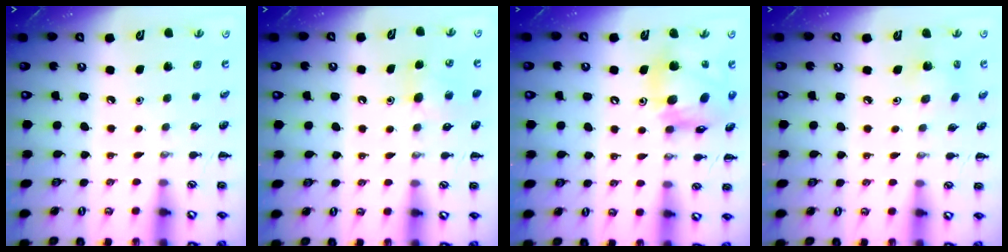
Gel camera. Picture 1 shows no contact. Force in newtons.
{"total": 7.7, "press": 7.5, "slide": 1.9}
{"total": 14.3, "press": 13.9, "slide": 3.4}
{"total": 2.0, "press": 1.9, "slide": 0.6}